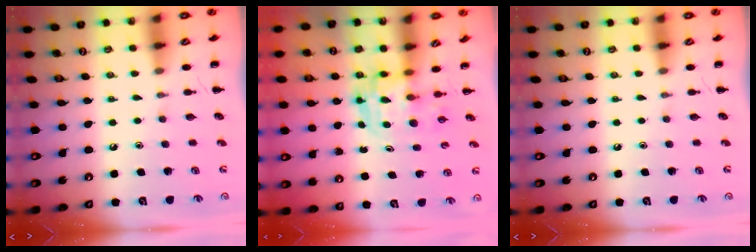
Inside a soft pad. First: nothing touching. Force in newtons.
{"total": 3.5, "press": 3.4, "slide": 0.6}
{"total": 0.0}